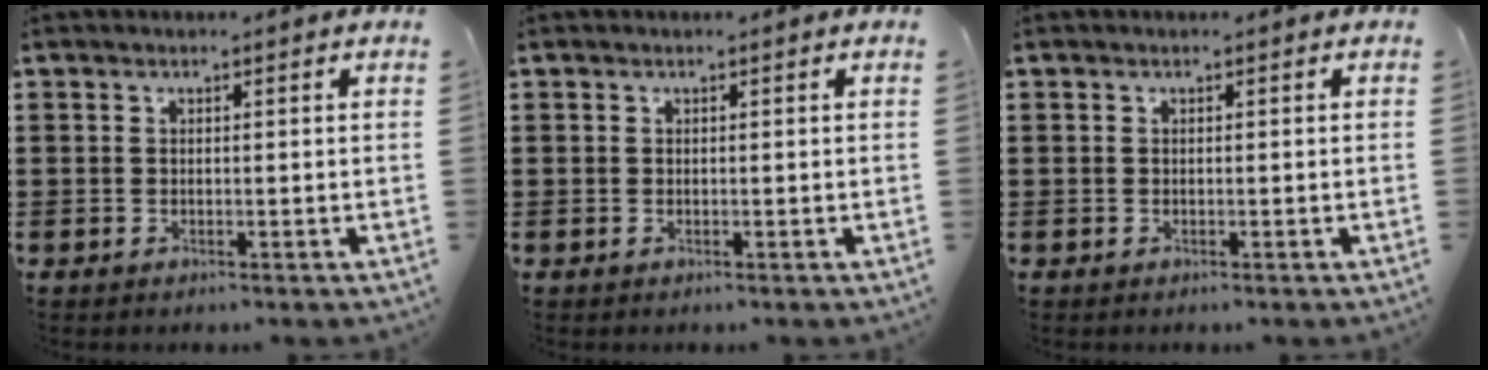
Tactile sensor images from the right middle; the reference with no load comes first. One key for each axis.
{"total": 0.0}
{"total": 0.0}